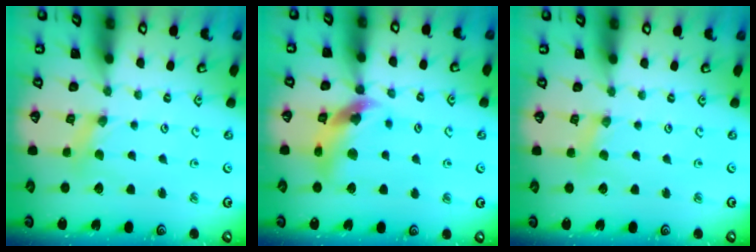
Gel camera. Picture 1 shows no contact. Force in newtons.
{"total": 12.0, "press": 11.9, "slide": 1.7}
{"total": 1.2, "press": 1.2, "slide": 0.3}